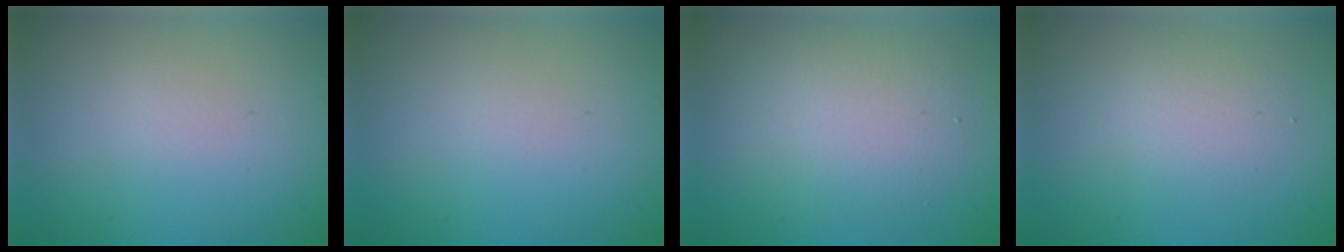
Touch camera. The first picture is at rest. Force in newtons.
{"total": 0.0}
{"total": 4.3, "press": 4.3, "slide": 0.1}
{"total": 2.5, "press": 2.5, "slide": 0.2}